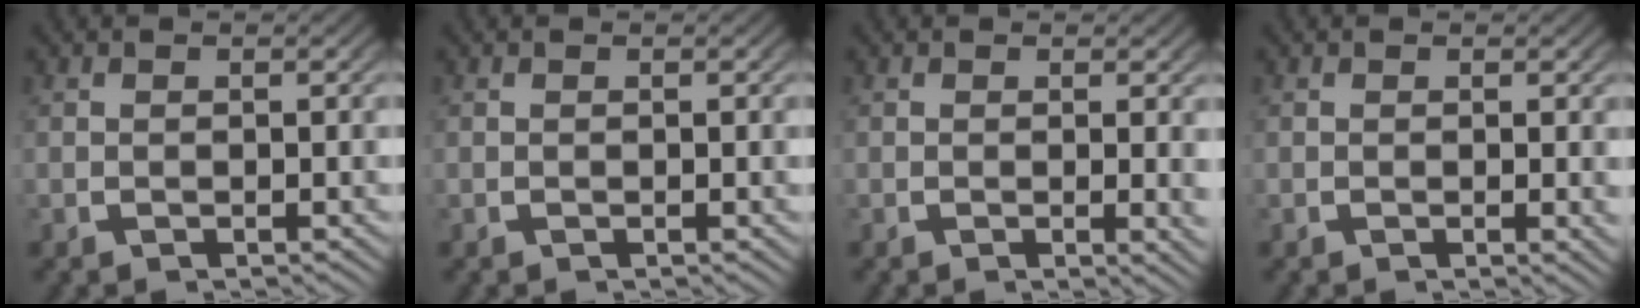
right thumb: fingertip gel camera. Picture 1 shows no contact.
{"total": 0.0}
{"total": 1.4, "force": [0.2, 0.2, 1.4], "torque": [-0.015, -0.006, 0.003]}
{"total": 0.7, "force": [0.1, 0.1, 0.7], "torque": [-0.009, -0.003, 0.003]}